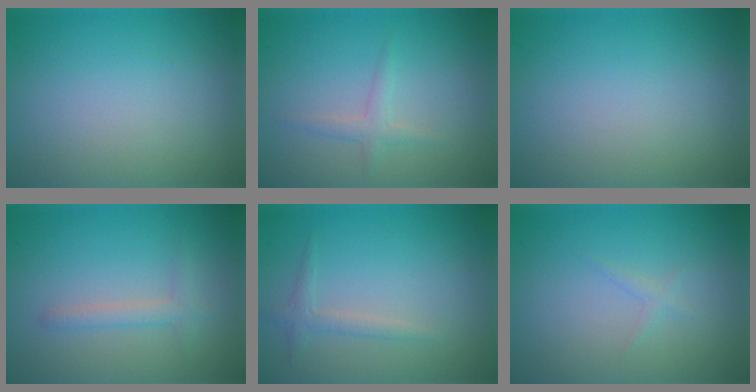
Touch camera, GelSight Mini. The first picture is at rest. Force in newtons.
{"total": 1.3, "press": 1.3, "slide": 0.0}
{"total": 0.0}
{"total": 1.5, "press": 1.5, "slide": 0.0}
{"total": 1.4, "press": 1.4, "slide": 0.1}
{"total": 0.7, "press": 0.7, "slide": 0.0}